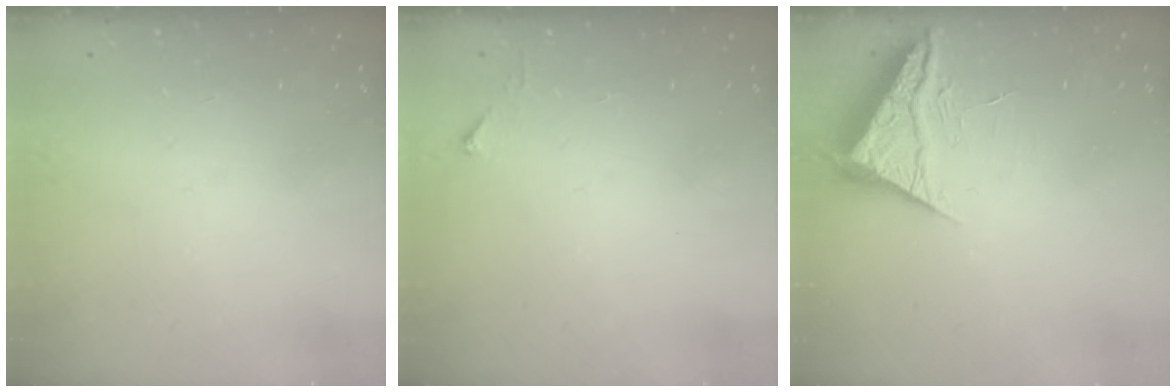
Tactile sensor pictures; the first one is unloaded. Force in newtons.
{"total": 3.1, "press": 3.1, "slide": 0.4}
{"total": 6.3, "press": 6.3, "slide": 0.9}